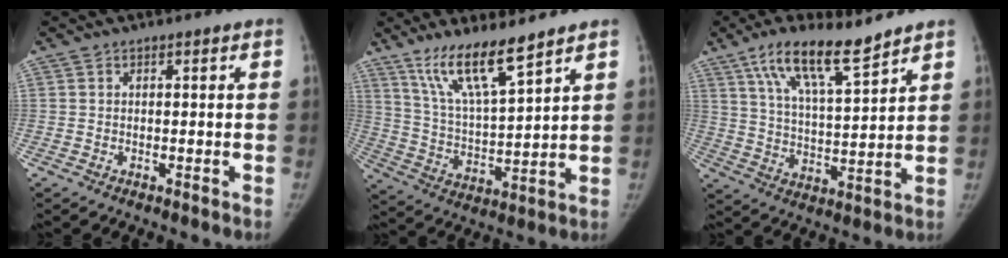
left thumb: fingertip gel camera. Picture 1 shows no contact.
{"total": 12.6, "force": [9.2, 2.1, 8.4], "torque": [-0.146, -0.056, 0.184]}
{"total": 13.0, "force": [9.0, 3.0, 9.0], "torque": [-0.148, -0.045, 0.170]}